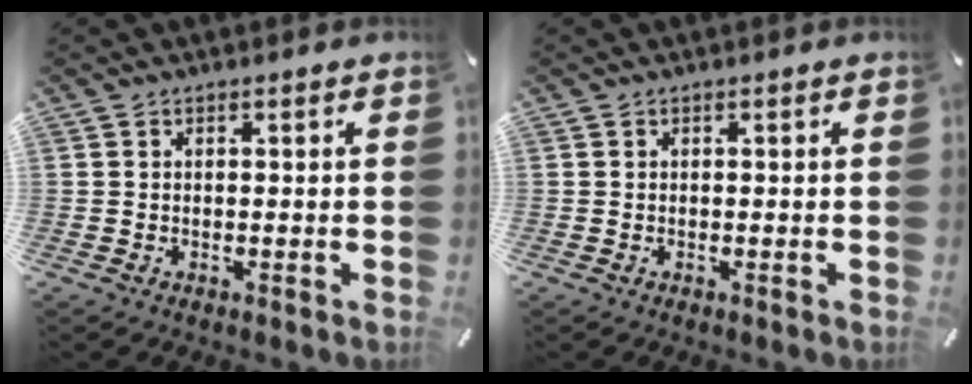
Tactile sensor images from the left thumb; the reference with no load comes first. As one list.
[{"total": 0.0}]